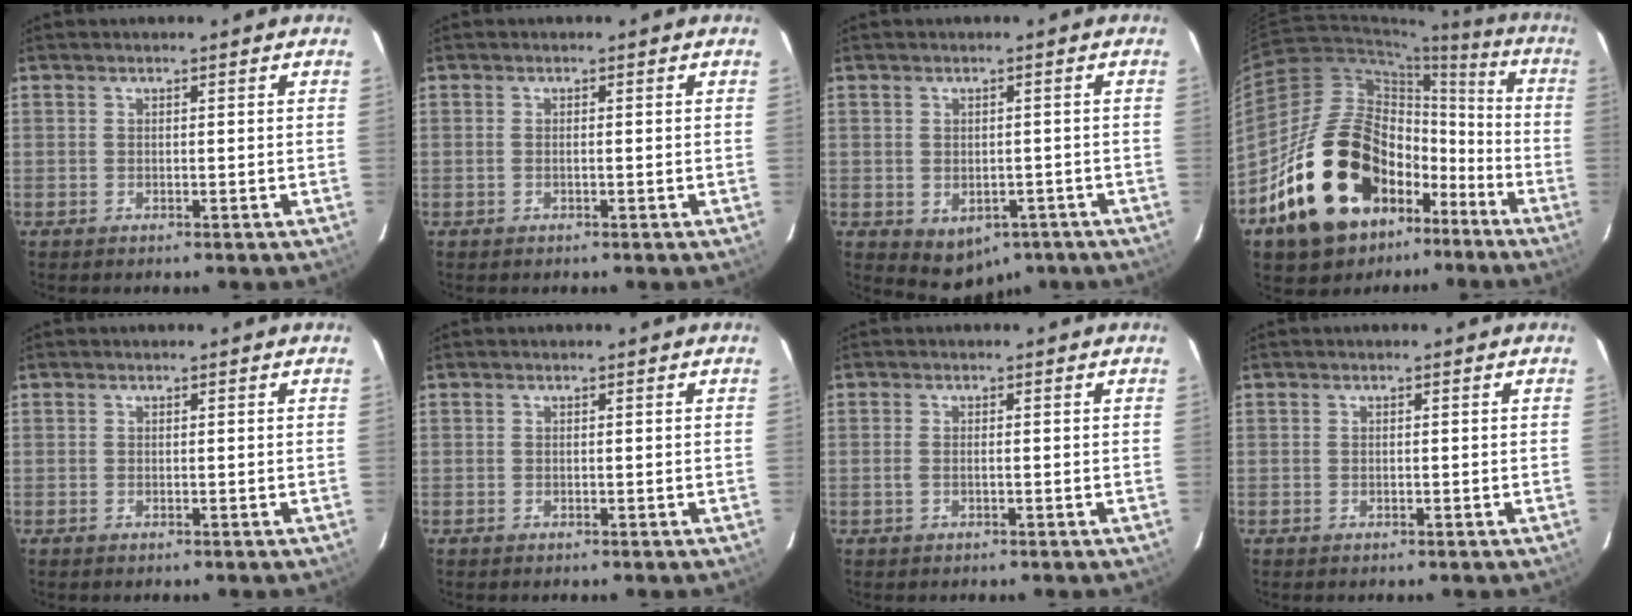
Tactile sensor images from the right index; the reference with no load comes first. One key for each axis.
{"total": 0.5, "fx": -0.1, "fy": 0.1, "fz": 0.5, "tx": -0.012, "ty": 0.001, "tz": -0.004}
{"total": 6.5, "fx": -3.2, "fy": 4.9, "fz": 2.8, "tx": -0.045, "ty": 0.002, "tz": -0.021}
{"total": 24.3, "fx": -12.6, "fy": 14.5, "fz": 14.9, "tx": -0.275, "ty": 0.008, "tz": -0.189}
{"total": 0.0}
{"total": 0.0}
{"total": 0.7, "fx": -0.2, "fy": 0.2, "fz": 0.6, "tx": -0.015, "ty": 0.001, "tz": -0.004}
{"total": 0.0}